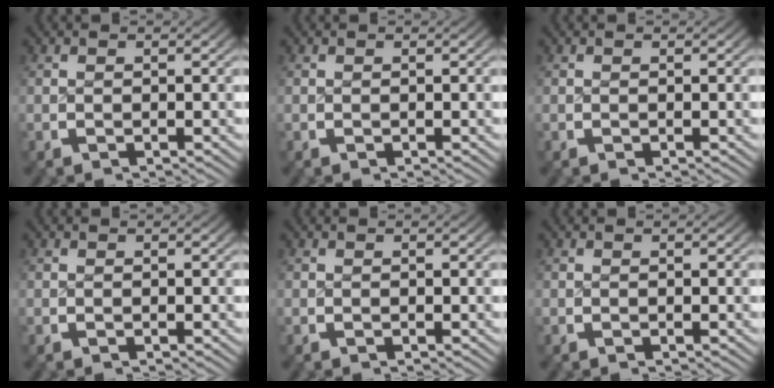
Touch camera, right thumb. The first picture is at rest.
{"total": 0.0}
{"total": 0.0}
{"total": 0.0}
{"total": 0.0}
{"total": 0.0}